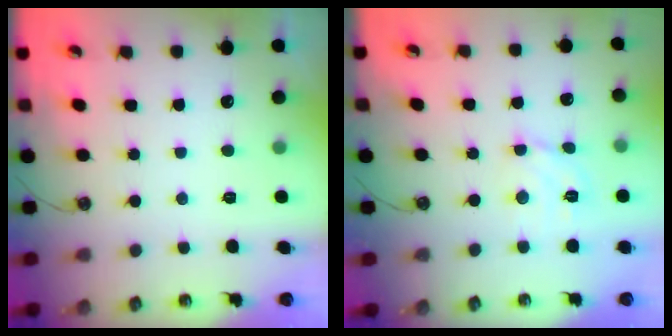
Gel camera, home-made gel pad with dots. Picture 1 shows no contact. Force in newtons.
{"total": 6.3, "press": 6.3, "slide": 0.5}